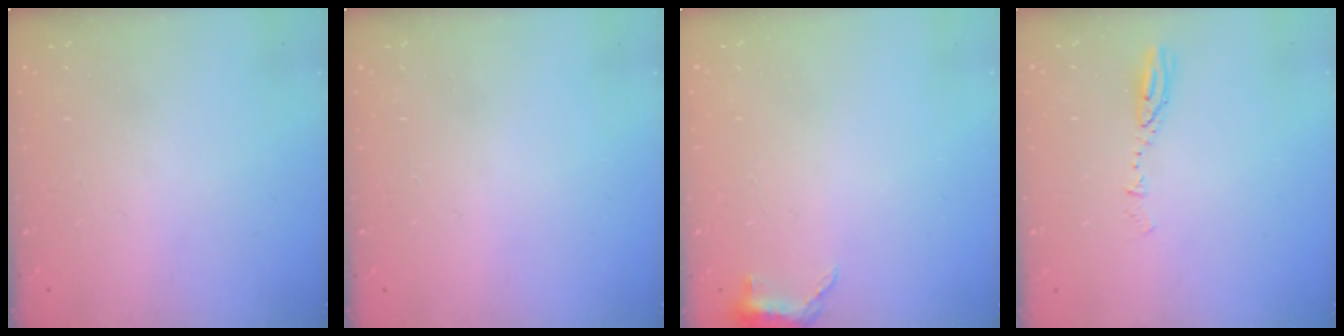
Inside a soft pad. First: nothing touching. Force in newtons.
{"total": 0.0}
{"total": 5.7, "press": 5.6, "slide": 1.4}
{"total": 3.8, "press": 3.8, "slide": 0.4}